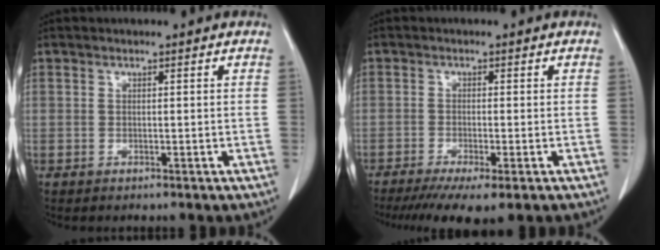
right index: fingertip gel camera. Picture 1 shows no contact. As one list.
[{"total": 7.6, "force": [-5.2, 1.0, 5.4], "torque": [-0.084, -0.020, -0.082]}]